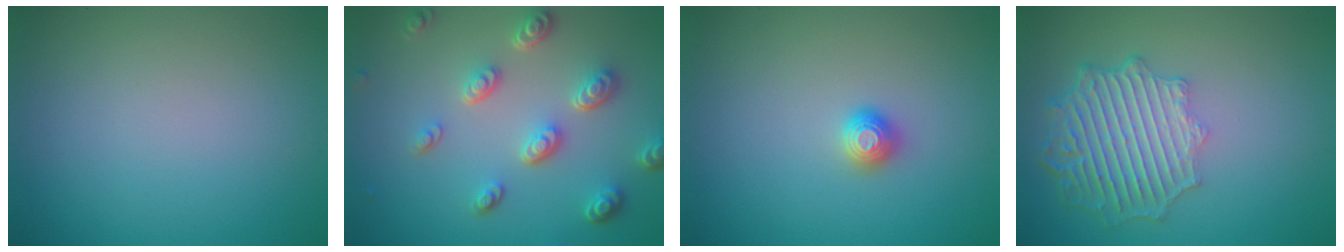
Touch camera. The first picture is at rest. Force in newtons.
{"total": 4.8, "press": 3.7, "slide": 3.1}
{"total": 1.2, "press": 1.1, "slide": 0.2}
{"total": 6.4, "press": 5.0, "slide": 4.0}